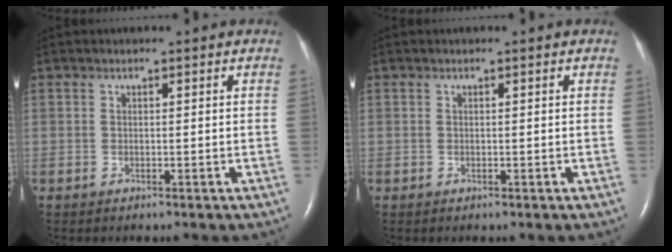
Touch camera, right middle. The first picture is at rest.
{"total": 0.0}